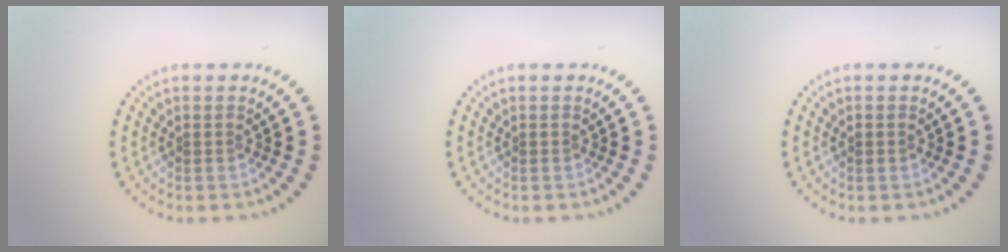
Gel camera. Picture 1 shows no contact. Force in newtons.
{"total": 0.0}
{"total": 0.6, "press": 0.6, "slide": 0.2}